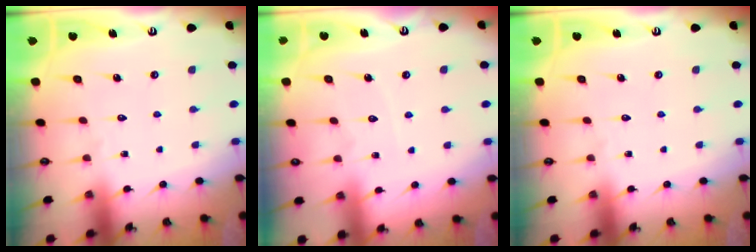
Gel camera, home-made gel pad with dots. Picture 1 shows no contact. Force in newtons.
{"total": 2.8, "press": 2.8, "slide": 0.4}
{"total": 0.0}